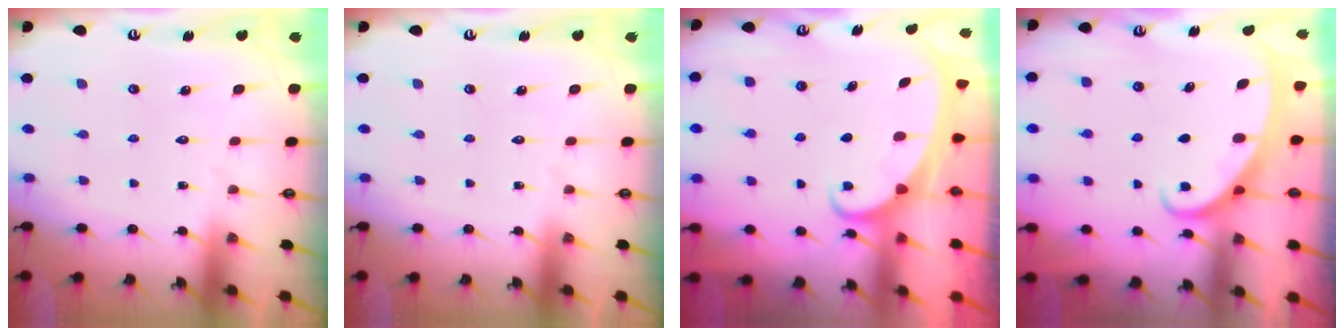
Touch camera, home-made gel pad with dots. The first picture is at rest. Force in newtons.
{"total": 0.0}
{"total": 2.0, "press": 2.0, "slide": 0.3}
{"total": 2.6, "press": 2.5, "slide": 0.4}